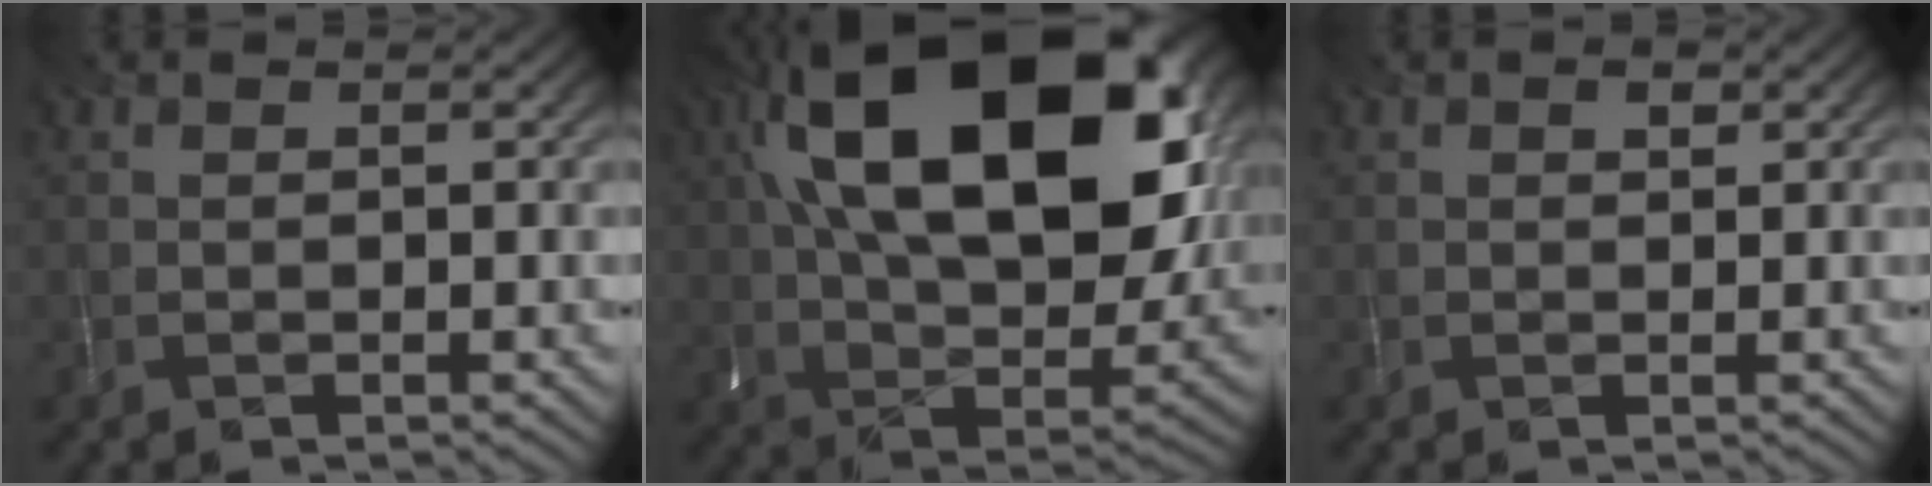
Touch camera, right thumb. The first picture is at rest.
{"total": 23.0, "force": [8.0, 12.8, 17.3], "torque": [-0.341, 0.041, 0.128]}
{"total": 1.2, "force": [0.5, 0.8, 0.7], "torque": [-0.010, 0.000, 0.007]}